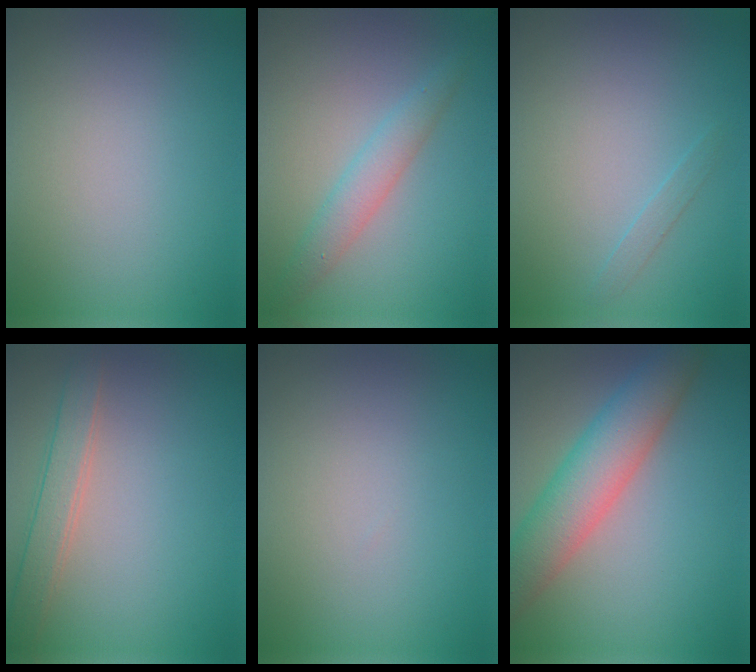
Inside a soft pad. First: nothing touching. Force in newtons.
{"total": 2.5, "press": 2.5, "slide": 0.0}
{"total": 0.7, "press": 0.7, "slide": 0.0}
{"total": 2.6, "press": 2.6, "slide": 0.1}
{"total": 0.0}
{"total": 6.4, "press": 6.4, "slide": 0.5}